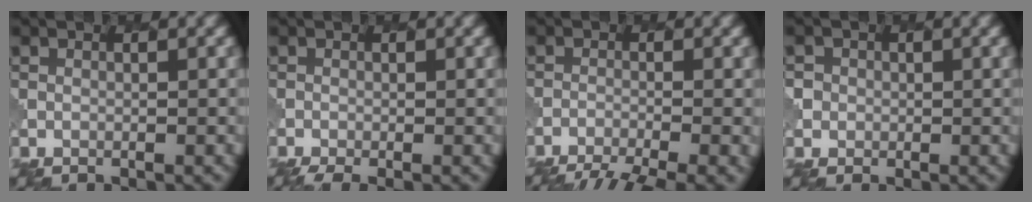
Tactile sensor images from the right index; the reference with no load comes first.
{"total": 1.8, "force": [-1.3, 0.4, 1.2], "torque": [-0.020, -0.004, -0.022]}
{"total": 6.8, "force": [-5.5, 1.4, 3.7], "torque": [-0.063, -0.026, -0.080]}
{"total": 2.0, "force": [0.0, 2.0, -0.2], "torque": [0.017, 0.009, -0.010]}